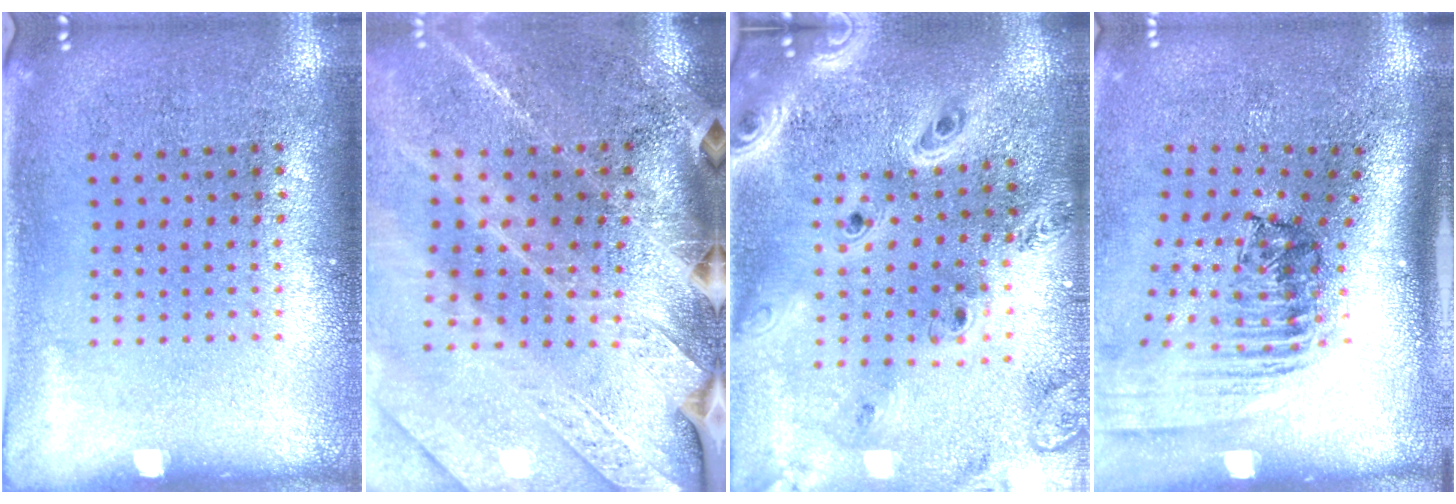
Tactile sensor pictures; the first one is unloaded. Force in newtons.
{"total": 3.2, "press": 3.0, "slide": 1.2}
{"total": 3.9, "press": 3.0, "slide": 2.4}
{"total": 2.6, "press": 1.7, "slide": 1.9}